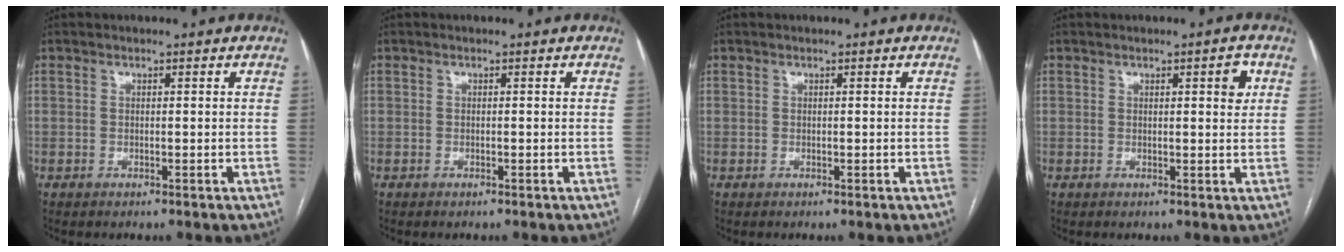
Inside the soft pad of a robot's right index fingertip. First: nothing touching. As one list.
[{"total": 0.0}, {"total": 0.0}, {"total": 2.3, "force": [0.9, 0.5, 2.1], "torque": [-0.025, 0.000, 0.010]}]